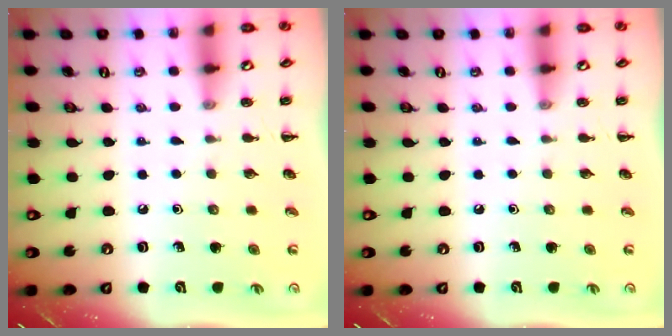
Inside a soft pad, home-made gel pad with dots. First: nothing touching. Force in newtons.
{"total": 0.0}